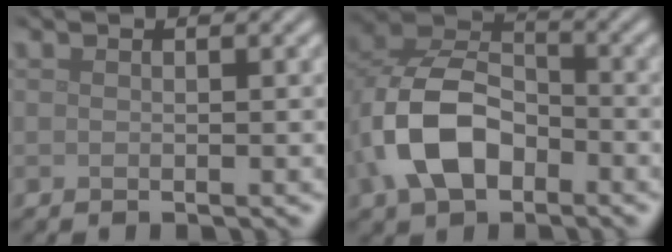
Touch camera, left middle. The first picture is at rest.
{"total": 7.9, "force": [-2.5, 5.2, 5.4], "torque": [-0.114, 0.007, -0.055]}